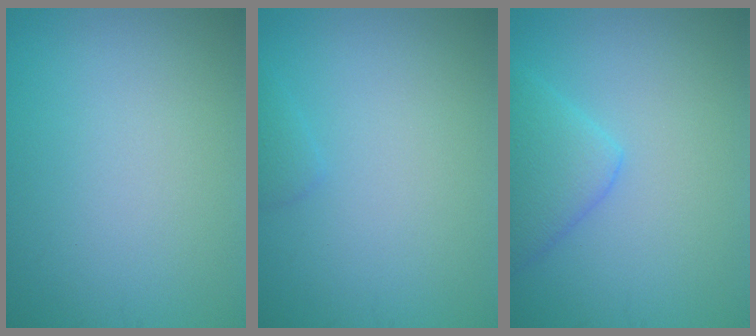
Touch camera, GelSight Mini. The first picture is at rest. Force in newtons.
{"total": 0.9, "press": 0.9, "slide": 0.1}
{"total": 3.6, "press": 3.6, "slide": 0.3}